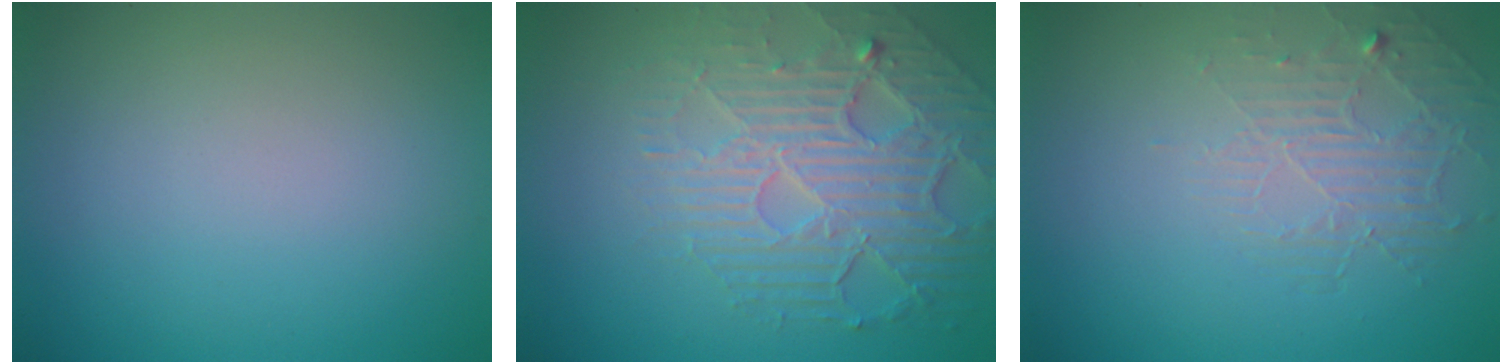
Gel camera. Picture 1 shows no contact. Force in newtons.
{"total": 6.7, "press": 4.9, "slide": 4.5}
{"total": 2.0, "press": 1.1, "slide": 1.7}